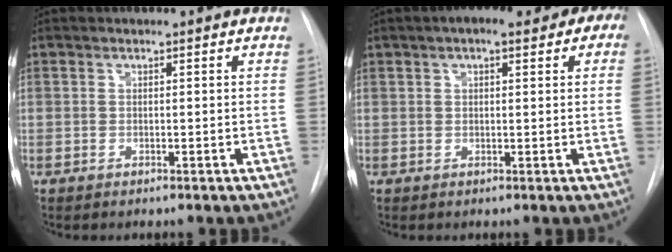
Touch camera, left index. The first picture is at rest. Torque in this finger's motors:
{"motor_torque": [0.87, -1.27, 0.06, 0.11]}